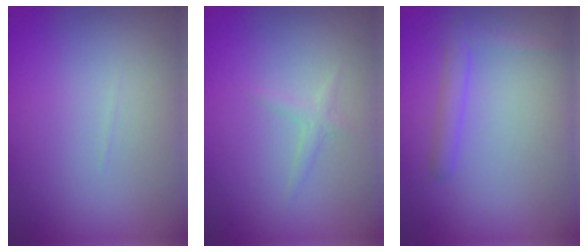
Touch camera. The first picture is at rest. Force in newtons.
{"total": 1.0, "press": 1.0, "slide": 0.1}
{"total": 1.7, "press": 1.7, "slide": 0.1}